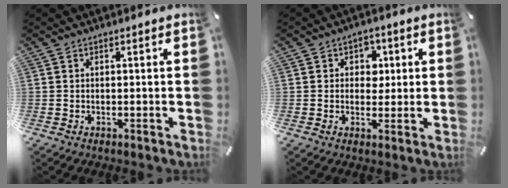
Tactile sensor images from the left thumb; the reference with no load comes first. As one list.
[{"total": 5.1, "force": [0.9, 4.5, 2.3], "torque": [-0.016, -0.004, 0.006]}]